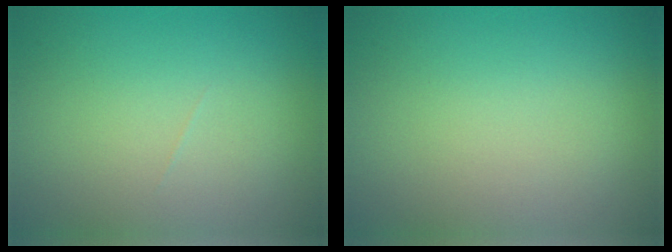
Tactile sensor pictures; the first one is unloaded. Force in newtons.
{"total": 0.0}